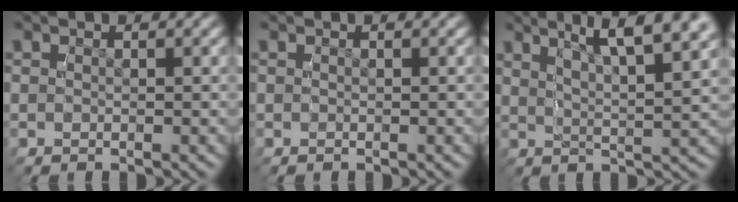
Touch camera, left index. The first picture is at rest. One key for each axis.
{"total": 0.0}
{"total": 7.1, "fx": 5.0, "fy": 1.3, "fz": 4.9, "tx": -0.060, "ty": 0.014, "tz": 0.074}